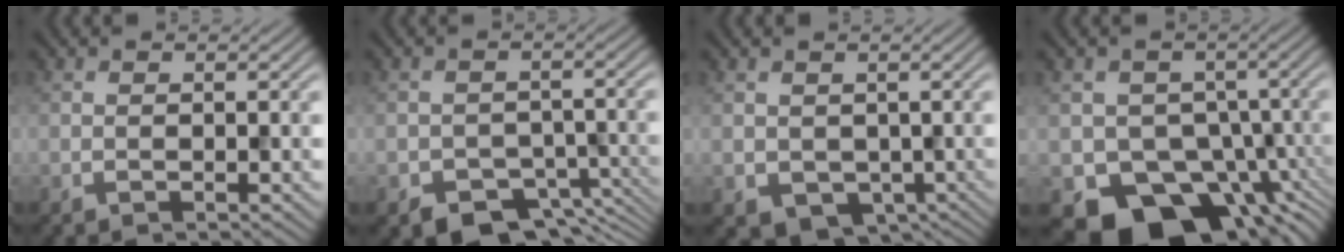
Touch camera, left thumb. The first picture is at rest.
{"total": 5.4, "force": [-4.0, 3.2, 1.7], "torque": [-0.011, -0.022, -0.052]}
{"total": 2.9, "force": [-0.2, 2.7, 1.2], "torque": [-0.030, -0.023, 0.008]}
{"total": 10.1, "force": [-4.8, 7.8, 4.3], "torque": [-0.053, -0.032, -0.081]}